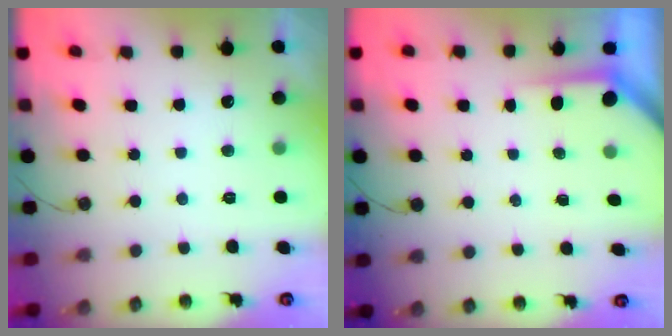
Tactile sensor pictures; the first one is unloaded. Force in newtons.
{"total": 3.6, "press": 3.6, "slide": 0.3}